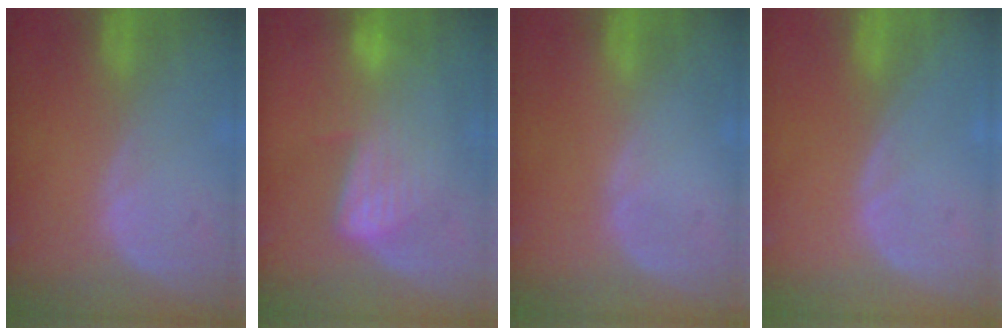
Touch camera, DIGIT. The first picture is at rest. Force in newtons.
{"total": 6.7, "press": 6.3, "slide": 2.4}
{"total": 0.0}
{"total": 0.0}